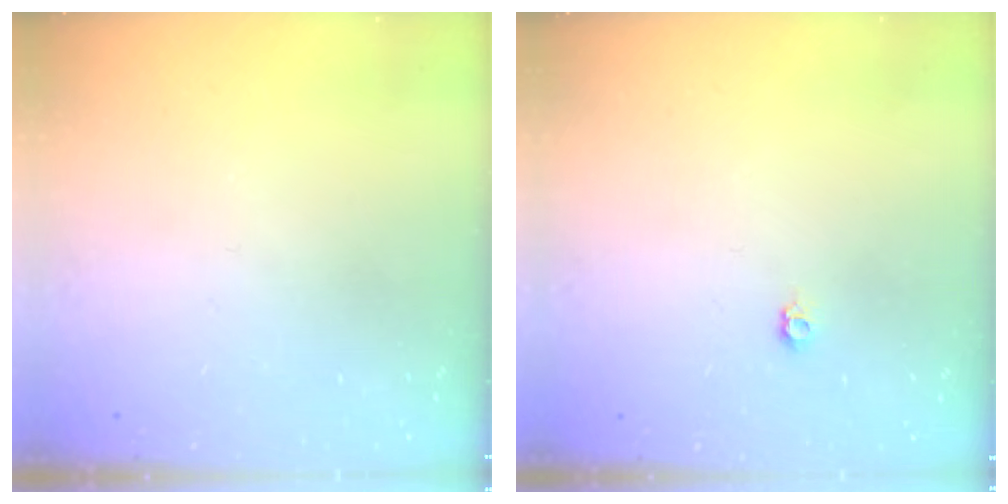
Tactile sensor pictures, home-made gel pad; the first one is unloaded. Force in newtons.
{"total": 3.5, "press": 3.5, "slide": 0.4}